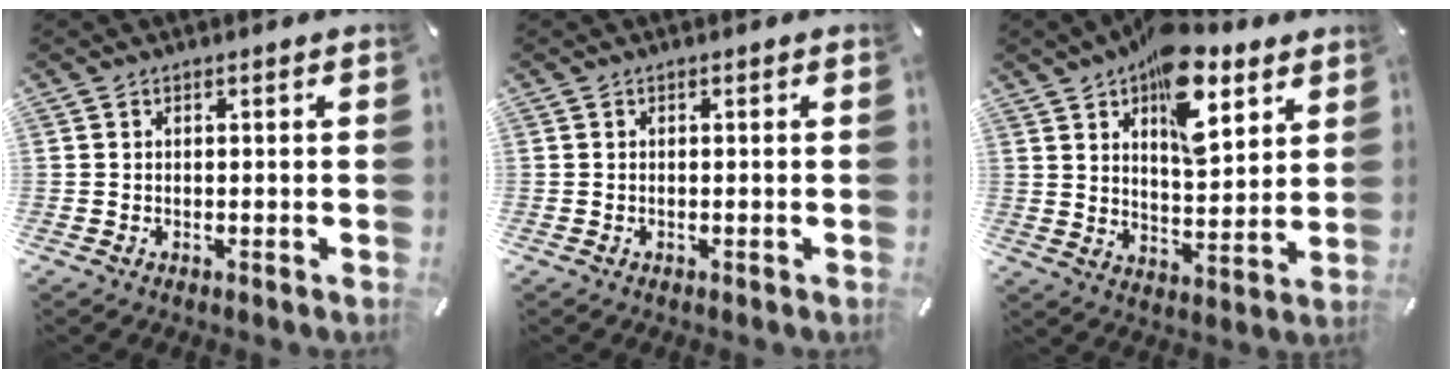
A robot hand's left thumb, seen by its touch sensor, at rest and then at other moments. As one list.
[{"total": 0.0}, {"total": 16.0, "force": [9.2, 8.0, 10.4], "torque": [-0.143, -0.047, 0.156]}]